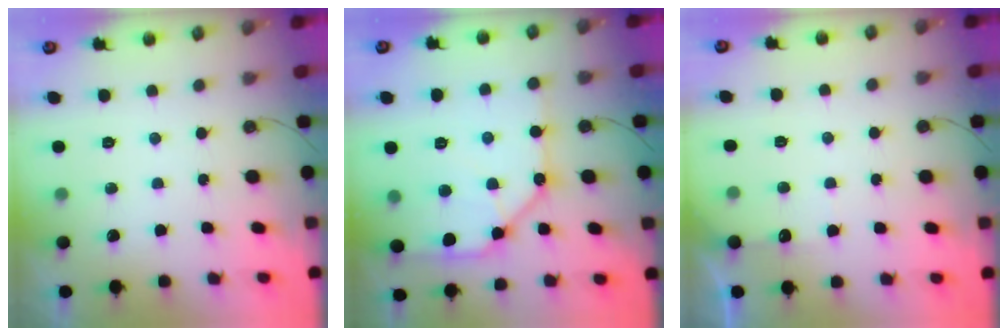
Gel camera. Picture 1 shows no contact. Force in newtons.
{"total": 13.8, "press": 13.8, "slide": 1.1}
{"total": 2.8, "press": 2.8, "slide": 0.4}